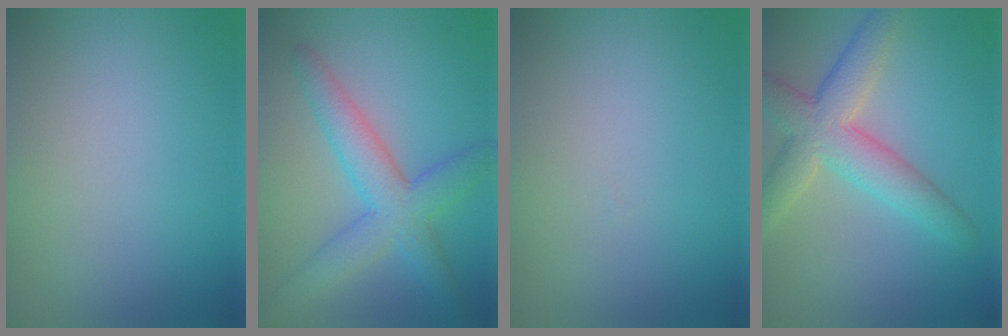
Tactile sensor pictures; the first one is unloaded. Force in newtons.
{"total": 5.5, "press": 5.5, "slide": 0.1}
{"total": 0.0}
{"total": 6.0, "press": 6.0, "slide": 0.4}